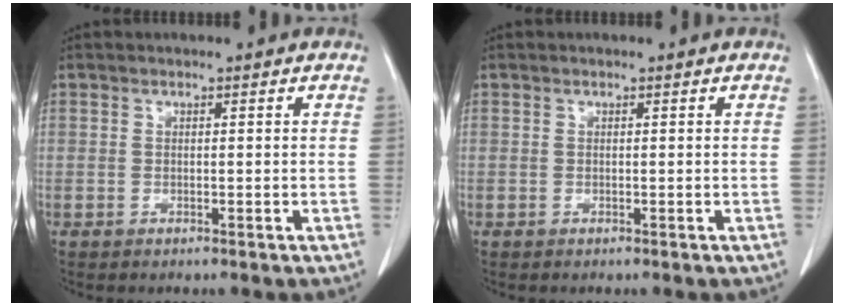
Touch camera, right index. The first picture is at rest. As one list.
[{"total": 0.0}]